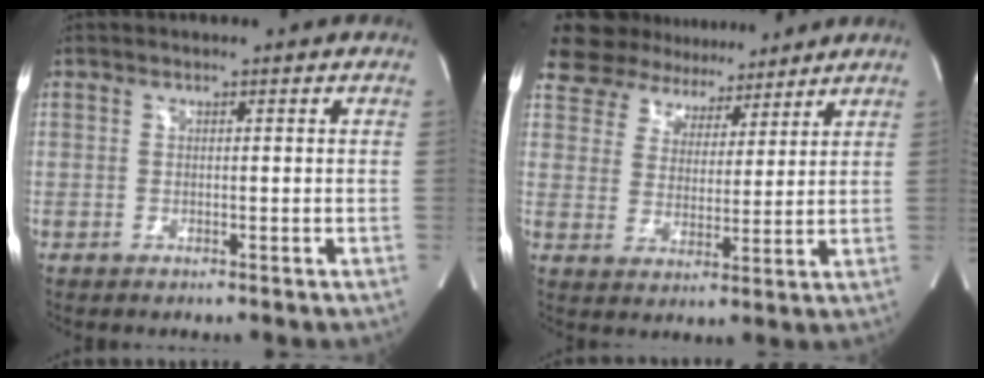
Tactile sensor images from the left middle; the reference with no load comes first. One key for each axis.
{"total": 13.1, "fx": 11.2, "fy": 5.9, "fz": 3.3, "tx": -0.061, "ty": 0.030, "tz": 0.178}